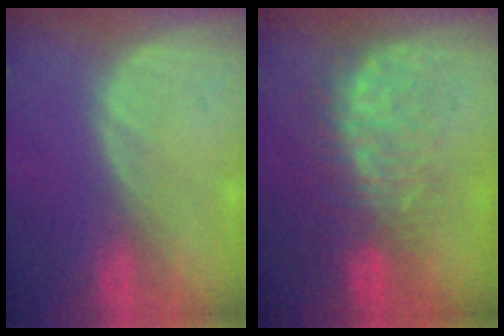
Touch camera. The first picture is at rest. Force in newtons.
{"total": 7.8, "press": 7.7, "slide": 1.3}